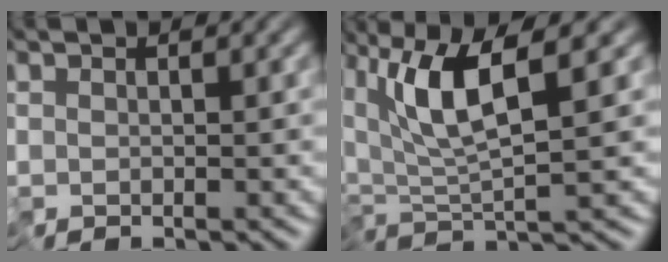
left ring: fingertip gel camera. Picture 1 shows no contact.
{"total": 6.2, "force": [2.3, 0.6, 5.7], "torque": [-0.119, 0.003, 0.041]}